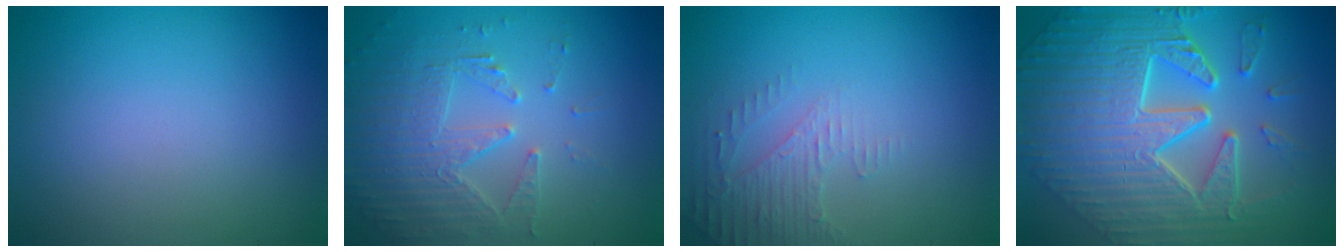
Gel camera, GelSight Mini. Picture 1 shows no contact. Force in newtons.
{"total": 4.0, "press": 3.5, "slide": 1.8}
{"total": 2.6, "press": 2.5, "slide": 0.7}
{"total": 10.9, "press": 7.3, "slide": 8.0}